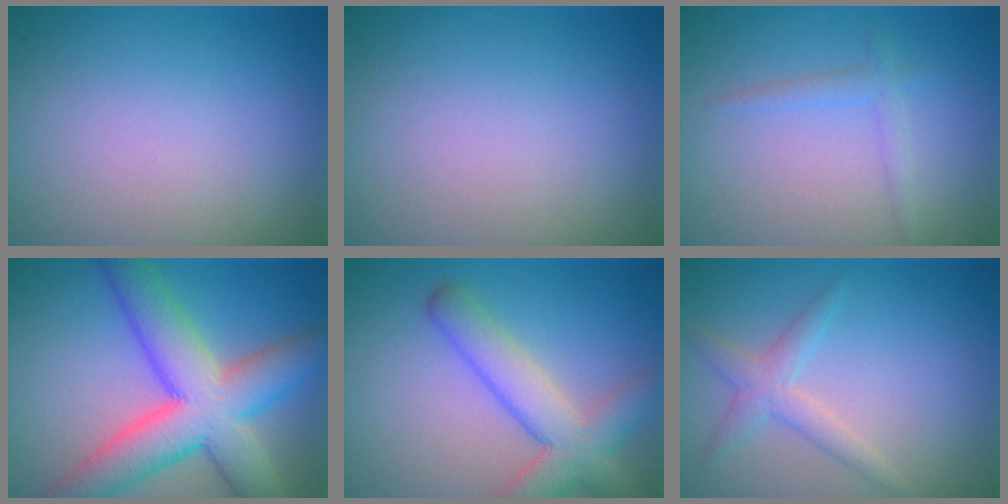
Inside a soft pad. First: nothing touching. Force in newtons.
{"total": 0.0}
{"total": 1.4, "press": 1.4, "slide": 0.1}
{"total": 9.7, "press": 9.7, "slide": 0.4}
{"total": 5.5, "press": 5.4, "slide": 0.3}
{"total": 2.2, "press": 2.2, "slide": 0.1}